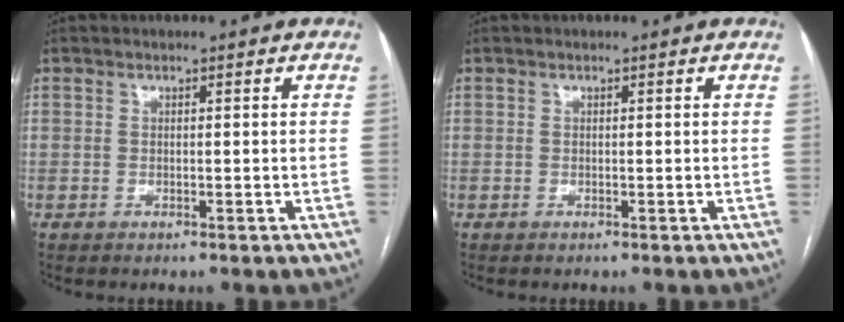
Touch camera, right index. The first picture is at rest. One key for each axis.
{"total": 0.0}